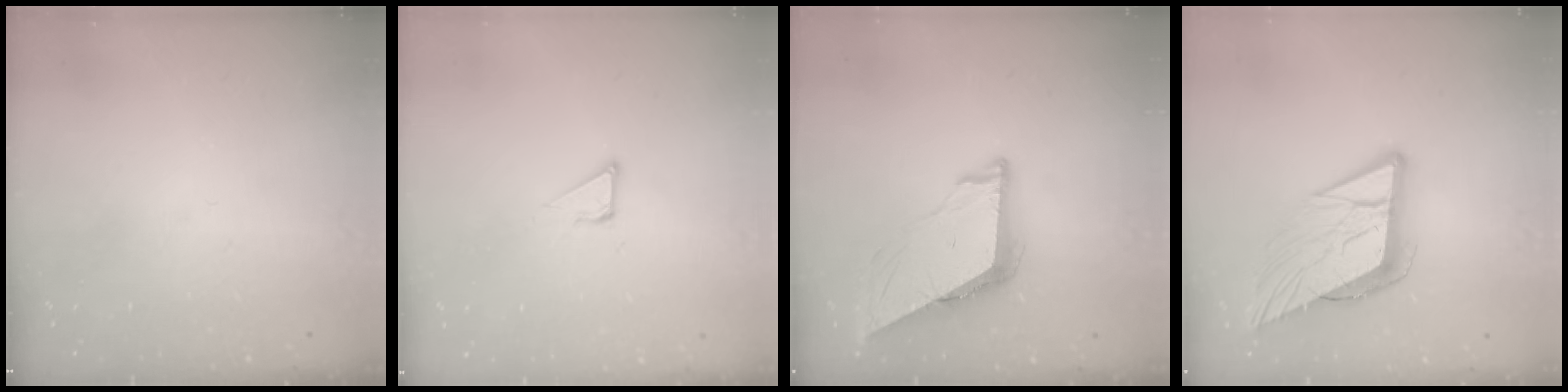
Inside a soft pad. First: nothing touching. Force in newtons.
{"total": 3.9, "press": 3.9, "slide": 0.3}
{"total": 8.4, "press": 8.4, "slide": 0.9}
{"total": 13.5, "press": 12.9, "slide": 3.8}